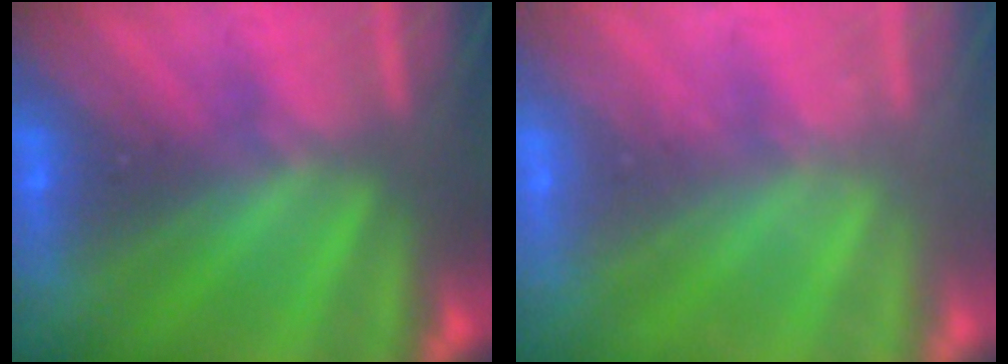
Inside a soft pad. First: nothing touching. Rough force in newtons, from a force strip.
{"total": 2.3}